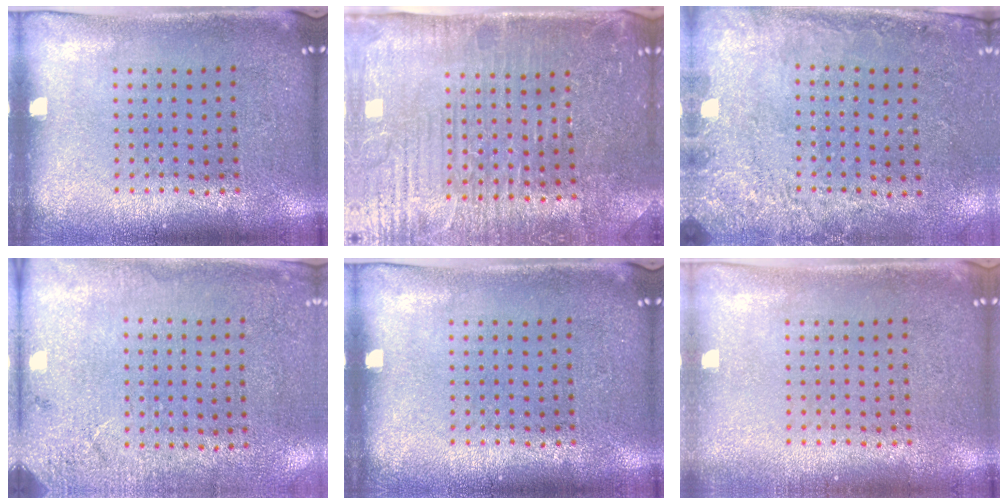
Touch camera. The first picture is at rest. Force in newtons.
{"total": 4.7, "press": 4.5, "slide": 1.6}
{"total": 2.8, "press": 2.0, "slide": 1.9}
{"total": 2.7, "press": 2.2, "slide": 1.5}
{"total": 0.0}
{"total": 0.6, "press": 0.6, "slide": 0.1}